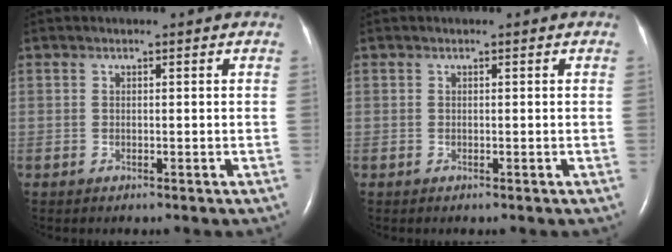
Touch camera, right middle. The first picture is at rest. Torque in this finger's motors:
{"motor_torque": [-0.05, 0.05, 0.00, 0.01]}